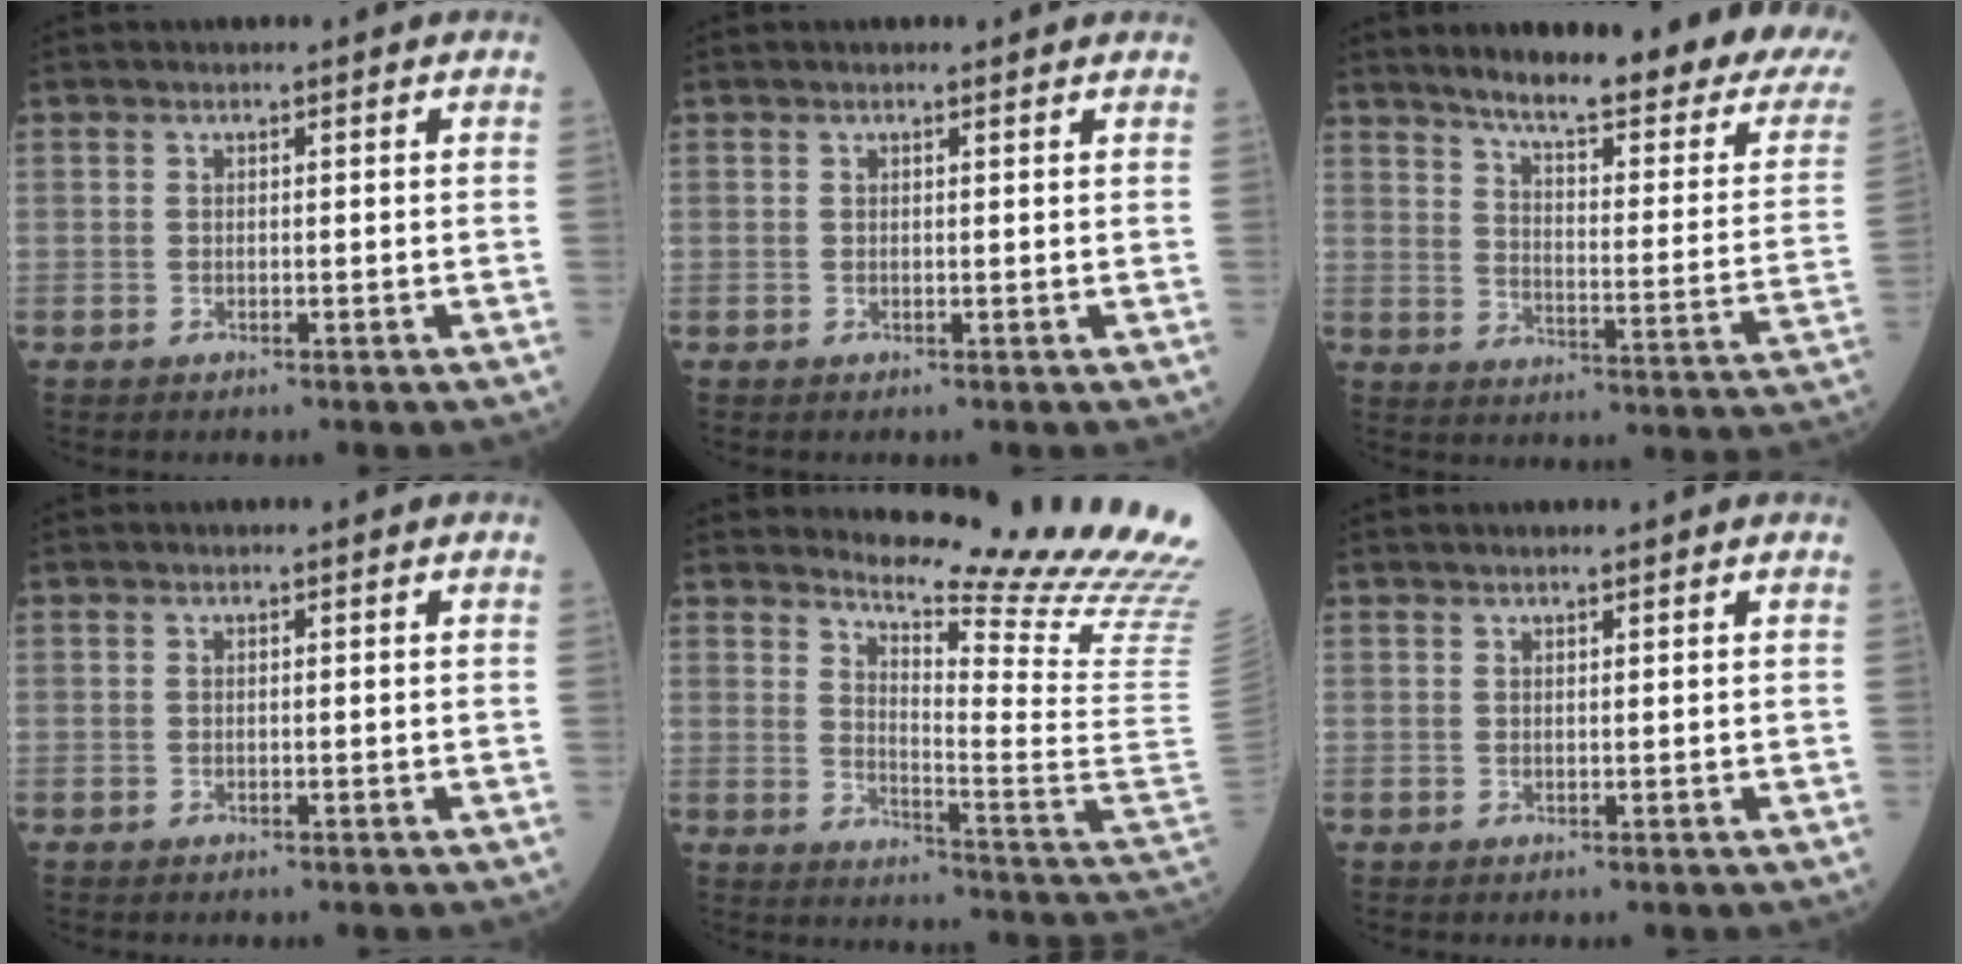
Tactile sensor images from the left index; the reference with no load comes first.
{"total": 1.2, "force": [1.0, 0.4, 0.3], "torque": [-0.013, 0.009, 0.015]}
{"total": 23.4, "force": [19.1, 2.4, 13.2], "torque": [-0.185, -0.062, 0.243]}
{"total": 0.0}
{"total": 21.4, "force": [19.9, -2.4, 7.5], "torque": [-0.131, -0.163, 0.247]}
{"total": 2.2, "force": [1.9, 0.5, 1.0], "torque": [-0.014, 0.012, 0.029]}